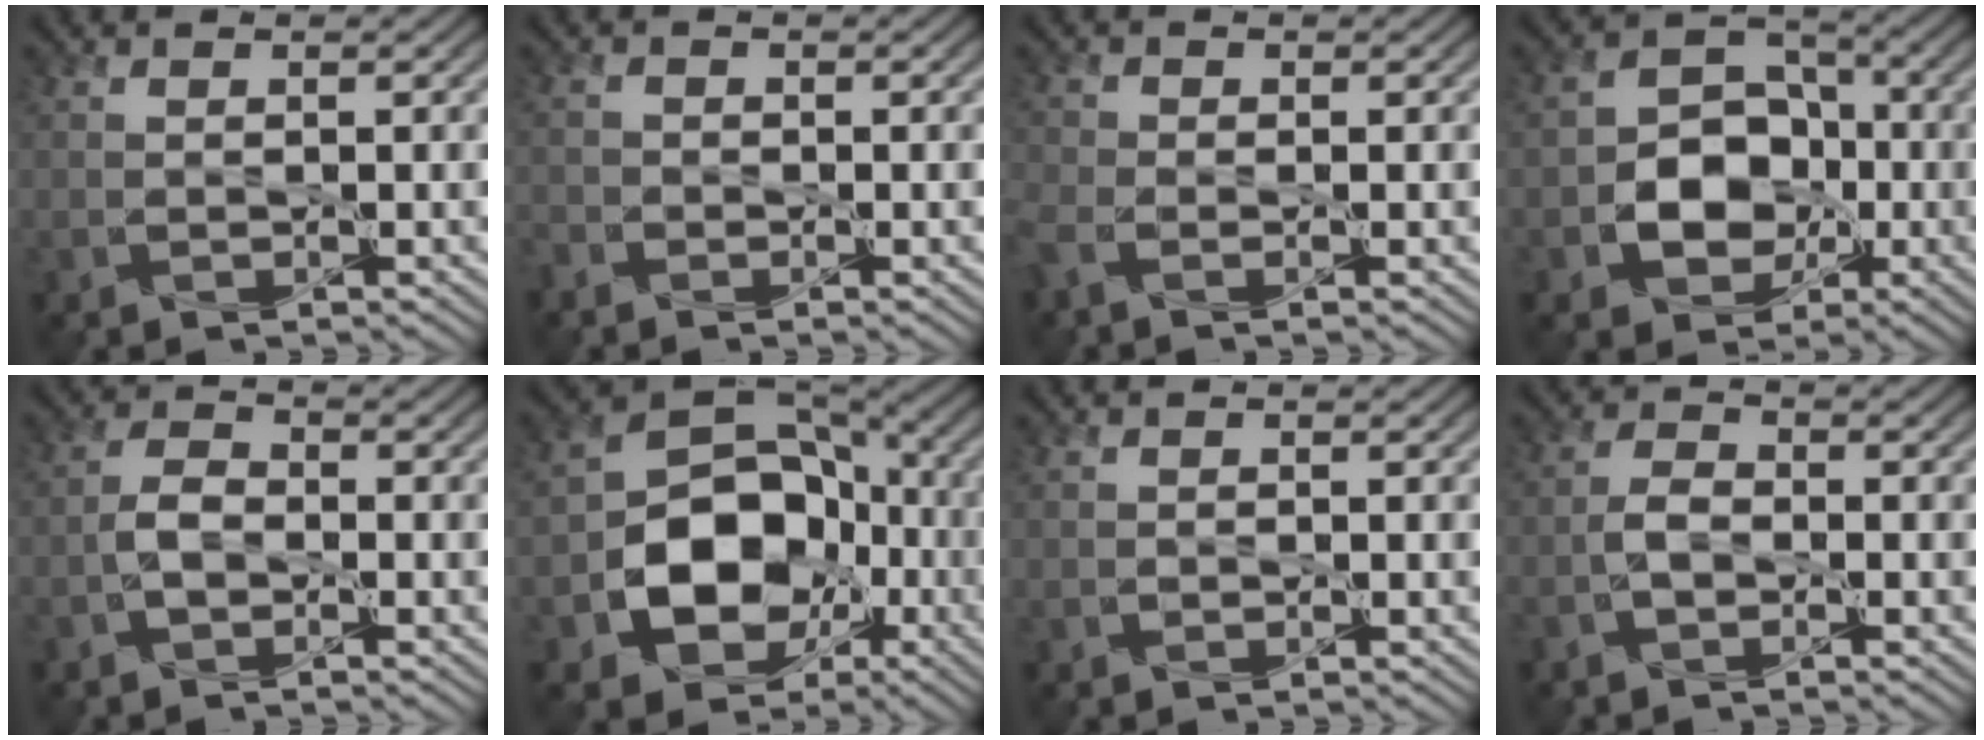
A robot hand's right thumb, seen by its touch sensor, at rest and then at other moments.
{"total": 1.6, "force": [-1.4, 0.6, 0.4], "torque": [-0.012, -0.004, -0.035]}
{"total": 2.9, "force": [-1.7, 1.3, 1.9], "torque": [-0.057, -0.009, -0.042]}
{"total": 8.2, "force": [-1.8, 6.4, 4.8], "torque": [-0.081, 0.000, -0.047]}
{"total": 2.7, "force": [-1.3, 1.4, 1.9], "torque": [-0.038, 0.009, -0.032]}
{"total": 13.6, "force": [-3.7, 10.0, 8.5], "torque": [-0.154, -0.023, -0.071]}
{"total": 0.0}
{"total": 2.3, "force": [-1.2, 1.1, 1.7], "torque": [-0.036, 0.007, -0.031]}